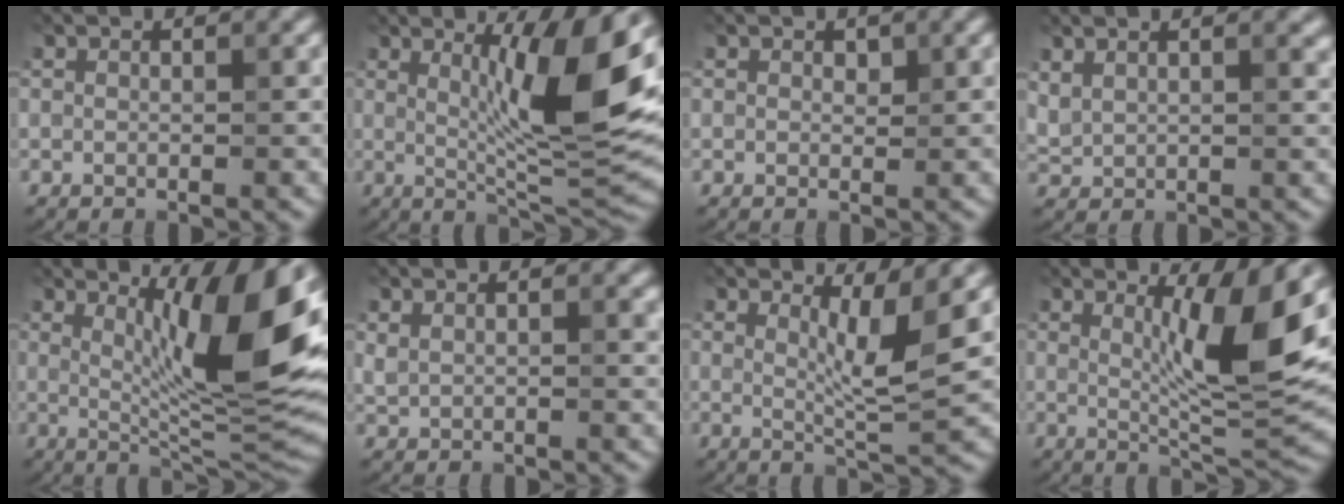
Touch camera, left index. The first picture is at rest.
{"total": 10.1, "force": [2.4, 1.7, 9.6], "torque": [-0.135, -0.014, 0.048]}
{"total": 0.7, "force": [0.4, 0.4, 0.3], "torque": [-0.003, -0.004, 0.004]}
{"total": 2.7, "force": [2.2, 1.0, 1.3], "torque": [-0.032, 0.005, 0.046]}
{"total": 11.6, "force": [3.3, 2.5, 10.8], "torque": [-0.151, -0.010, 0.060]}
{"total": 2.0, "force": [1.3, 0.8, 1.2], "torque": [-0.021, 0.000, 0.031]}
{"total": 4.3, "force": [1.7, 0.7, 3.9], "torque": [-0.063, -0.012, 0.030]}
{"total": 8.9, "force": [2.2, 1.5, 8.5], "torque": [-0.117, -0.013, 0.043]}